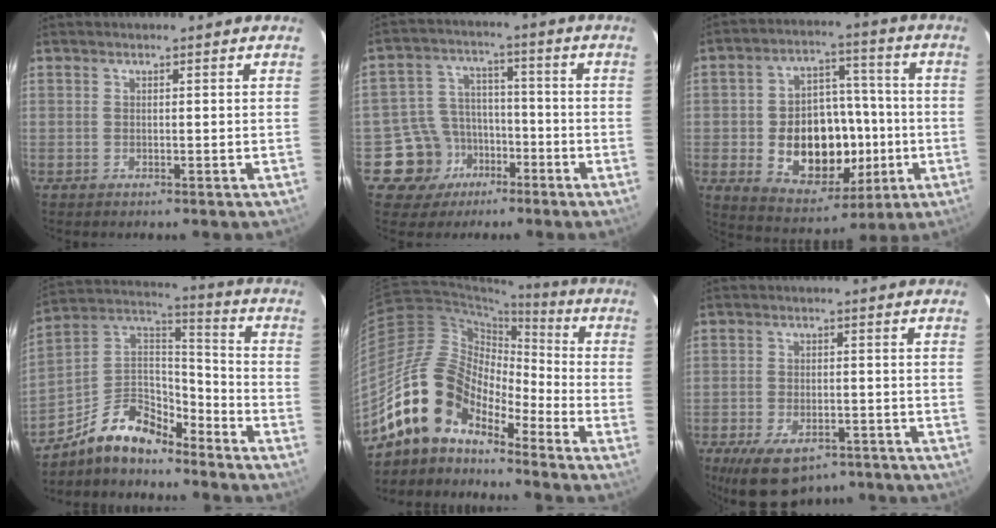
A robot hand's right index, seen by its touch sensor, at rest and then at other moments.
{"total": 9.7, "force": [-5.4, 8.1, 1.0], "torque": [-0.044, 0.032, -0.079]}
{"total": 17.5, "force": [-3.3, 12.1, 12.3], "torque": [-0.240, 0.019, -0.027]}
{"total": 13.4, "force": [-10.8, 5.2, 6.0], "torque": [-0.140, 0.037, -0.200]}
{"total": 14.3, "force": [-11.2, 6.5, 6.0], "torque": [-0.106, 0.021, -0.223]}
{"total": 11.7, "force": [-7.7, 6.0, 6.5], "torque": [-0.139, -0.019, -0.116]}